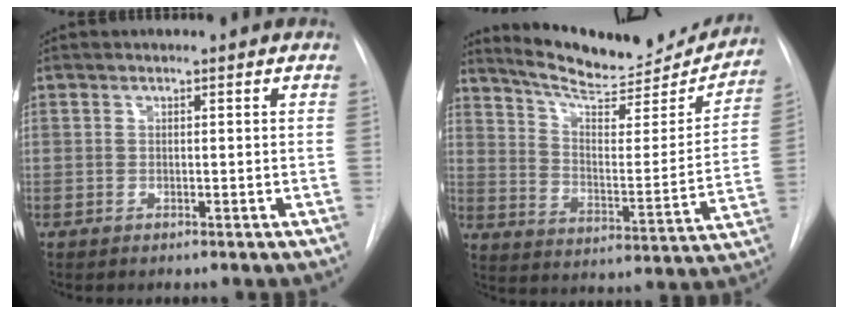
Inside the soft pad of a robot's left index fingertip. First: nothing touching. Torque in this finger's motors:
{"motor_torque": [0.81, -1.33, 0.14, 0.05]}